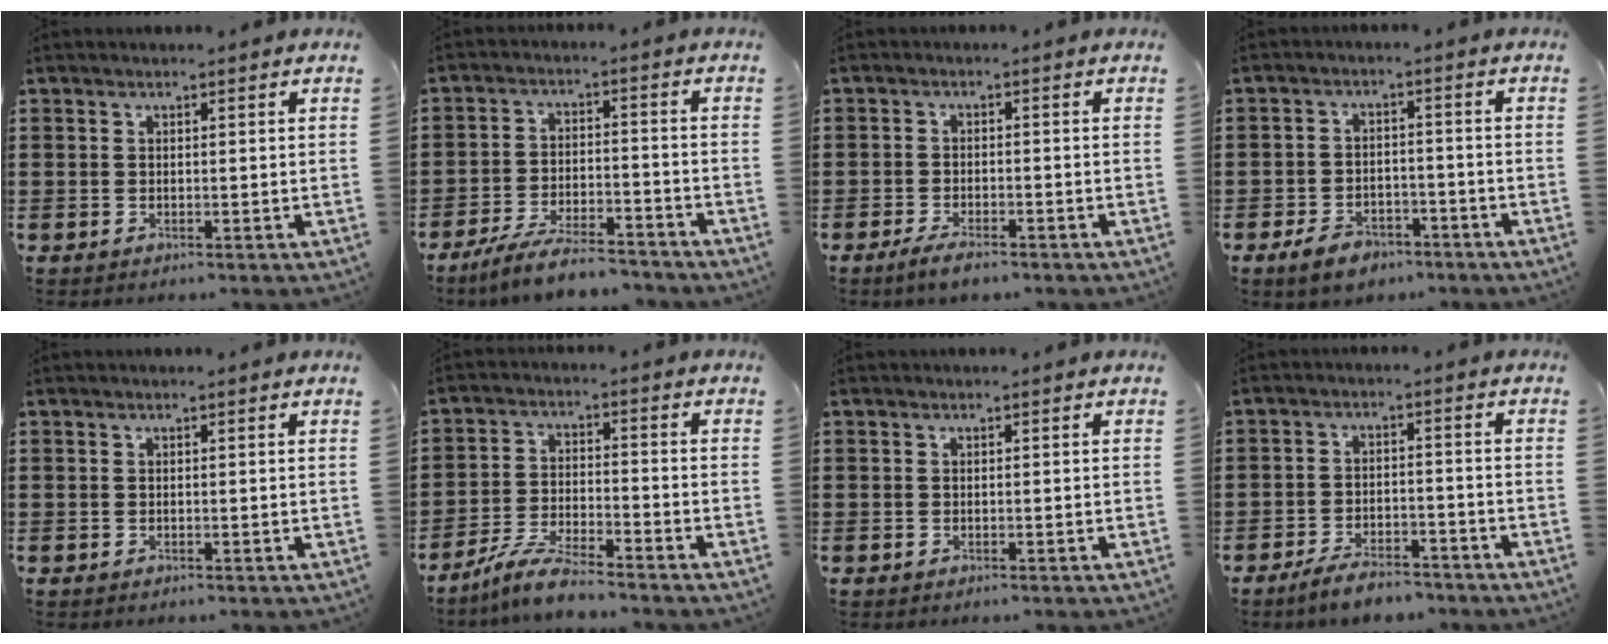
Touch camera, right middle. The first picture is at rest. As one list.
[{"total": 6.7, "force": [-6.1, 0.8, 2.8], "torque": [-0.060, -0.001, -0.118]}, {"total": 2.6, "force": [-2.2, 0.5, 1.3], "torque": [-0.030, 0.003, -0.044]}, {"total": 4.3, "force": [-3.5, 2.0, 1.7], "torque": [-0.035, 0.009, -0.069]}, {"total": 0.0}, {"total": 6.2, "force": [-5.6, 0.4, 2.7], "torque": [-0.071, -0.010, -0.112]}, {"total": 0.0}, {"total": 4.7, "force": [-4.4, 1.0, 1.4], "torque": [-0.030, 0.006, -0.087]}]